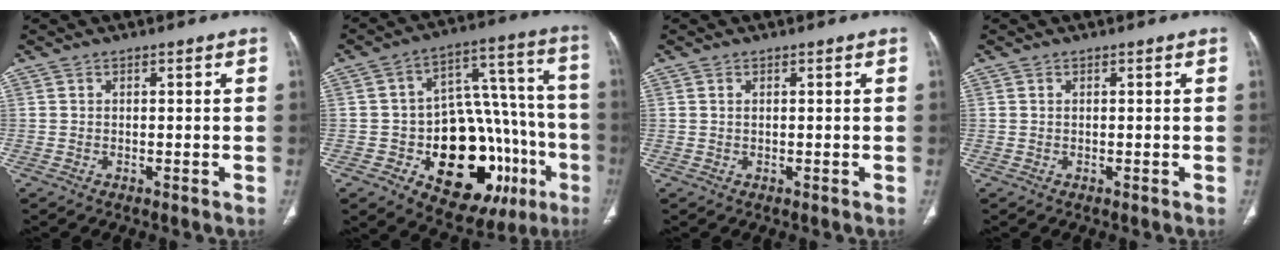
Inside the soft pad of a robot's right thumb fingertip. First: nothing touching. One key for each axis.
{"total": 27.4, "fx": -9.8, "fy": 15.6, "fz": 20.3, "tx": -0.212, "ty": 0.070, "tz": -0.118}
{"total": 0.5, "fx": 0.2, "fy": 0.2, "fz": 0.4, "tx": -0.013, "ty": 0.005, "tz": 0.006}
{"total": 0.0}